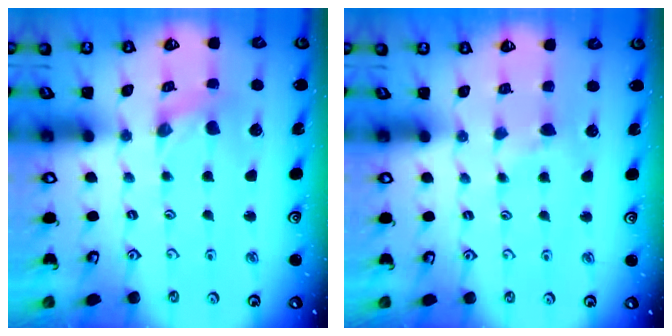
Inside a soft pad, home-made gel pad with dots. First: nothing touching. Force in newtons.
{"total": 2.2, "press": 2.2, "slide": 0.3}